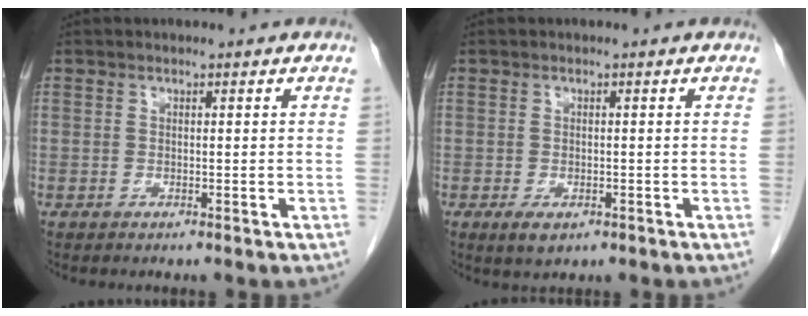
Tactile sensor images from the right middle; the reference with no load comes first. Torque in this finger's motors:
{"motor_torque": [0.56, -0.24, 0.19, 0.04]}